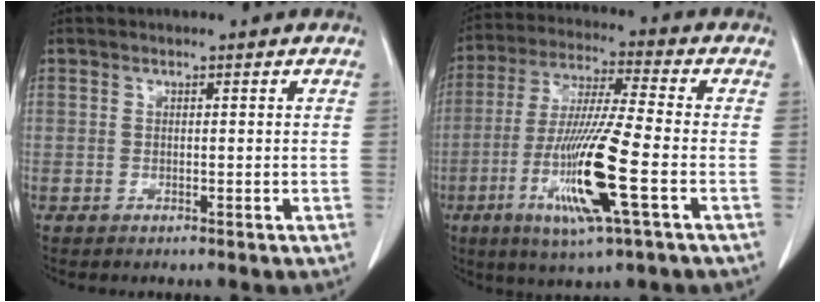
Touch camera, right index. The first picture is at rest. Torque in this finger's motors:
{"motor_torque": [2.05, -0.09, 1.05, 0.21]}